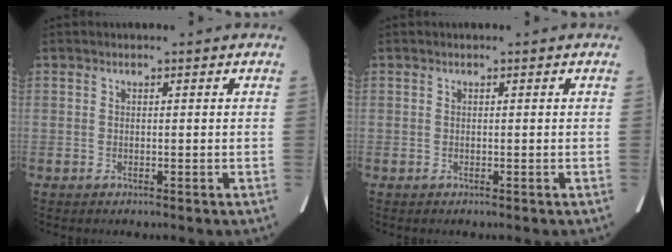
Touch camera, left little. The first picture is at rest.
{"total": 0.0}